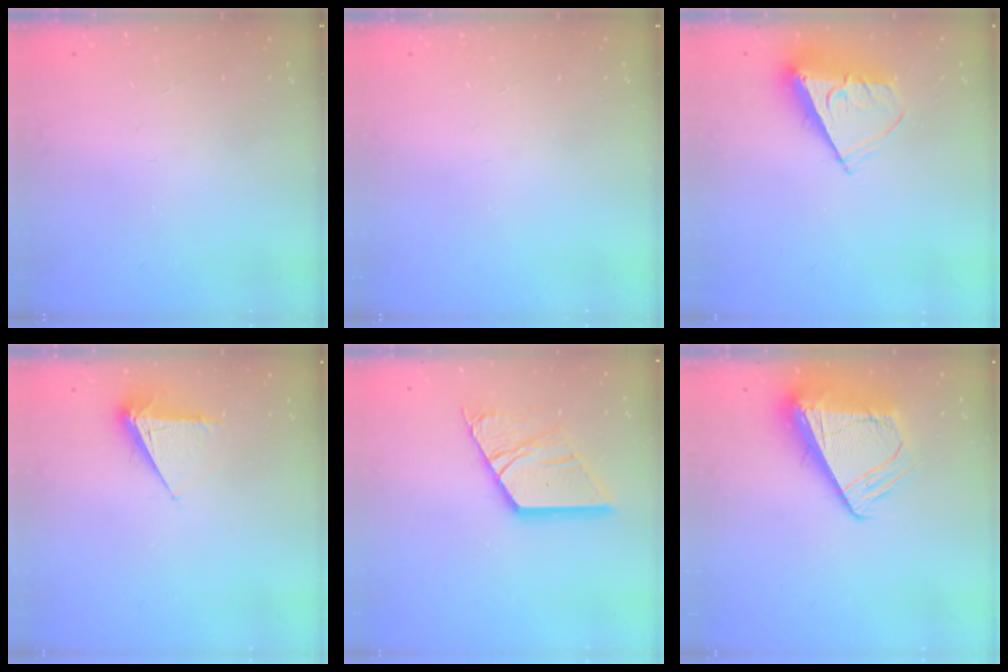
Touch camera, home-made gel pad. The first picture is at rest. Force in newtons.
{"total": 0.0}
{"total": 8.6, "press": 8.6, "slide": 0.5}
{"total": 5.7, "press": 5.7, "slide": 0.5}
{"total": 15.1, "press": 15.1, "slide": 1.2}
{"total": 11.0, "press": 10.9, "slide": 1.4}